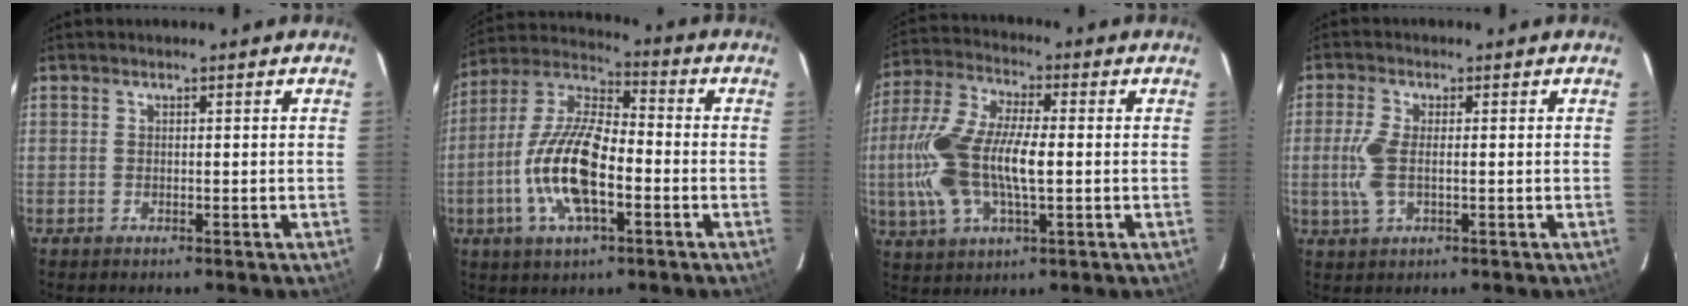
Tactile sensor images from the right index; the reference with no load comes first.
{"total": 16.3, "force": [-3.5, 7.4, 14.1], "torque": [-0.287, 0.003, -0.068]}
{"total": 16.5, "force": [-0.9, 7.0, 14.9], "torque": [-0.319, 0.004, -0.019]}
{"total": 5.7, "force": [-0.4, 2.6, 5.1], "torque": [-0.117, -0.002, -0.007]}